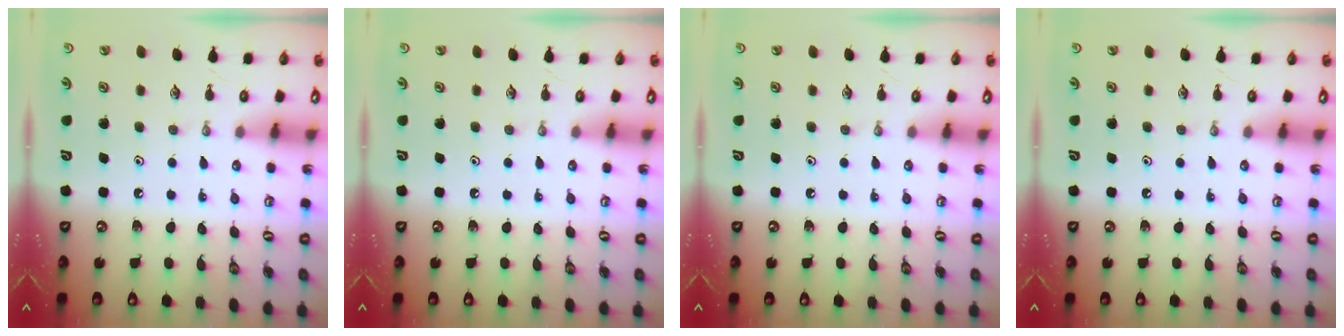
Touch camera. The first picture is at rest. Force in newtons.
{"total": 0.0}
{"total": 0.0}
{"total": 0.0}